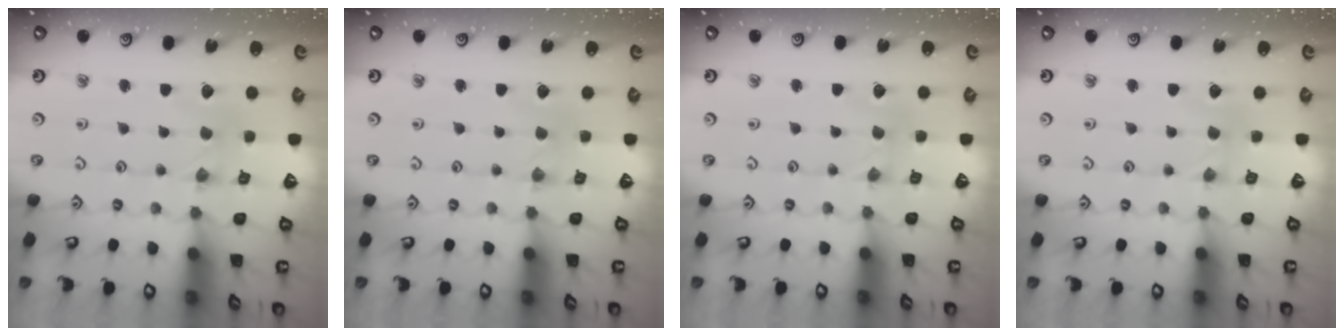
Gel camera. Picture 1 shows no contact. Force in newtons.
{"total": 1.3, "press": 1.3, "slide": 0.2}
{"total": 1.5, "press": 1.5, "slide": 0.2}
{"total": 1.8, "press": 1.8, "slide": 0.4}